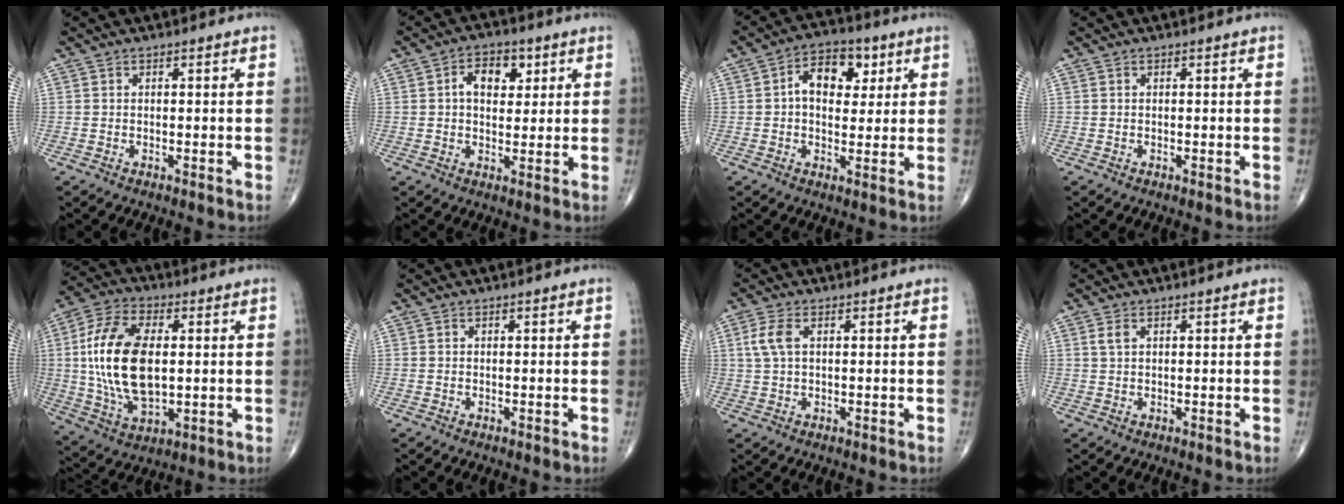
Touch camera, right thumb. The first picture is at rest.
{"total": 7.0, "force": [2.1, 4.6, 4.9], "torque": [-0.048, 0.000, 0.028]}
{"total": 9.6, "force": [2.4, 6.4, 6.7], "torque": [-0.072, 0.007, 0.032]}
{"total": 0.0}
{"total": 18.7, "force": [1.4, 10.0, 15.8], "torque": [-0.312, -0.002, 0.029]}
{"total": 0.0}
{"total": 4.2, "force": [1.1, 2.2, 3.5], "torque": [-0.091, 0.010, 0.020]}
{"total": 1.6, "force": [0.7, 0.9, 1.2], "torque": [-0.026, 0.005, 0.017]}